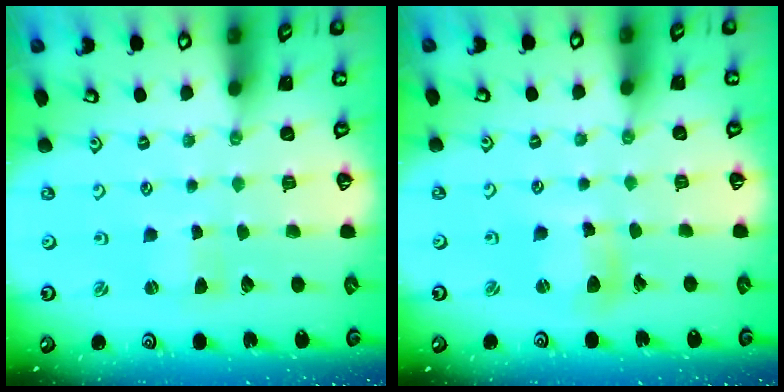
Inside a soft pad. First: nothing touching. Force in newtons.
{"total": 6.9, "press": 6.8, "slide": 1.2}